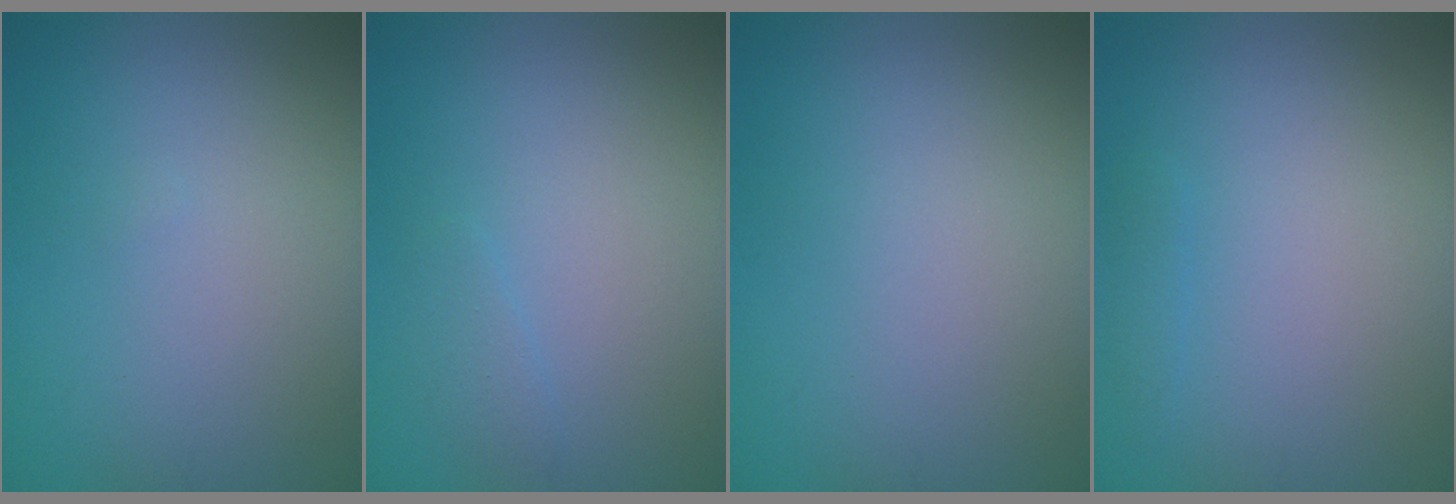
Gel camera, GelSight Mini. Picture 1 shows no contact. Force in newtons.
{"total": 0.9, "press": 0.9, "slide": 0.1}
{"total": 0.0}
{"total": 0.7, "press": 0.7, "slide": 0.1}